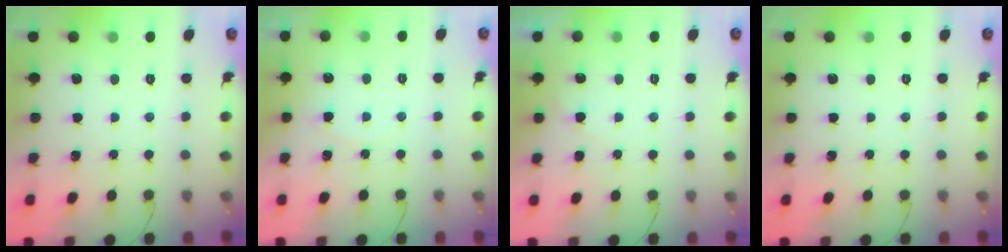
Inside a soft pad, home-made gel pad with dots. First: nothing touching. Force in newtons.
{"total": 2.7, "press": 2.7, "slide": 0.3}
{"total": 4.3, "press": 4.2, "slide": 1.0}
{"total": 0.0}